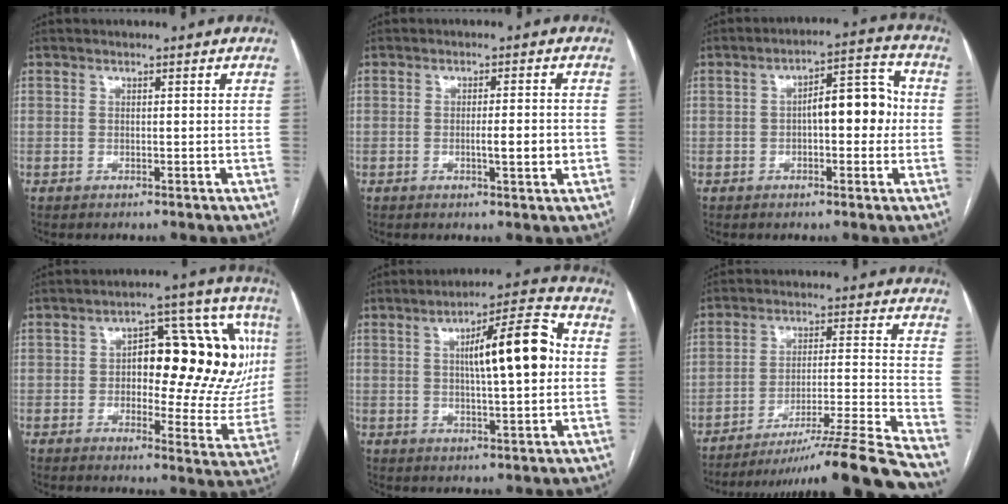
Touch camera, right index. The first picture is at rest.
{"total": 4.1, "force": [-0.8, 0.3, 4.0], "torque": [-0.064, -0.004, -0.011]}
{"total": 8.4, "force": [-0.2, 2.9, 7.8], "torque": [-0.110, 0.033, -0.003]}
{"total": 20.2, "force": [3.3, 8.2, 18.2], "torque": [-0.225, 0.037, 0.046]}
{"total": 12.3, "force": [1.7, 2.0, 12.0], "torque": [-0.183, 0.026, 0.023]}
{"total": 20.4, "force": [-17.9, -3.9, 9.1], "torque": [-0.108, -0.016, -0.276]}